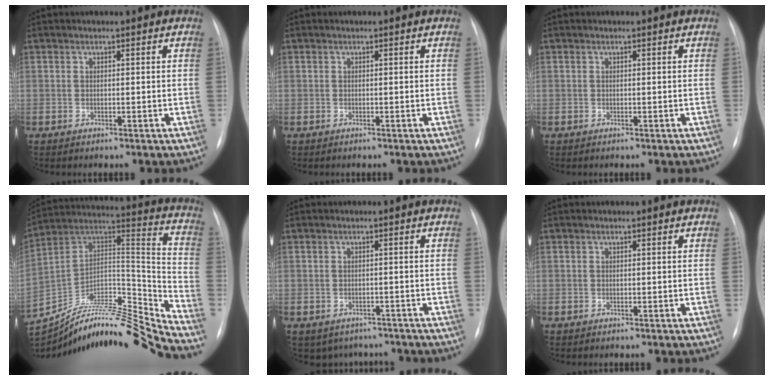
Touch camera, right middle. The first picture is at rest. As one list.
[{"total": 0.0}, {"total": 0.0}, {"total": 26.6, "force": [-24.0, -1.1, 11.3], "torque": [-0.223, 0.008, -0.402]}, {"total": 5.3, "force": [-4.3, 3.1, 0.5], "torque": [0.006, 0.012, -0.050]}, {"total": 0.0}]